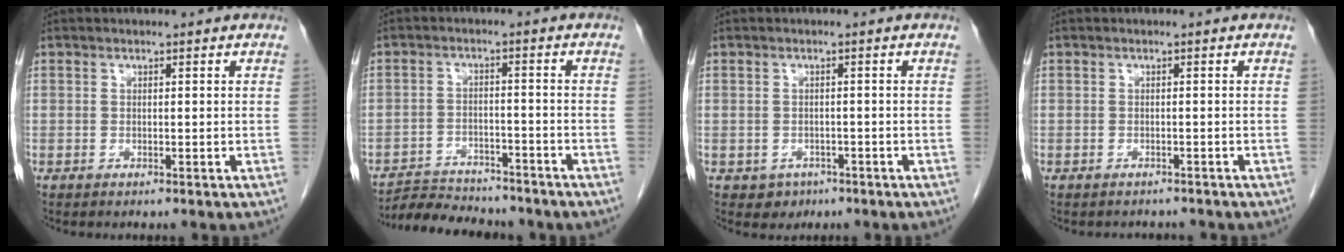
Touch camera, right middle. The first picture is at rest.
{"total": 9.3, "force": [-8.8, 2.1, 1.9], "torque": [-0.030, 0.008, -0.133]}
{"total": 2.2, "force": [-1.2, 1.8, 0.3], "torque": [-0.009, 0.006, -0.011]}
{"total": 2.7, "force": [-2.5, 0.9, 0.2], "torque": [-0.005, -0.004, -0.032]}